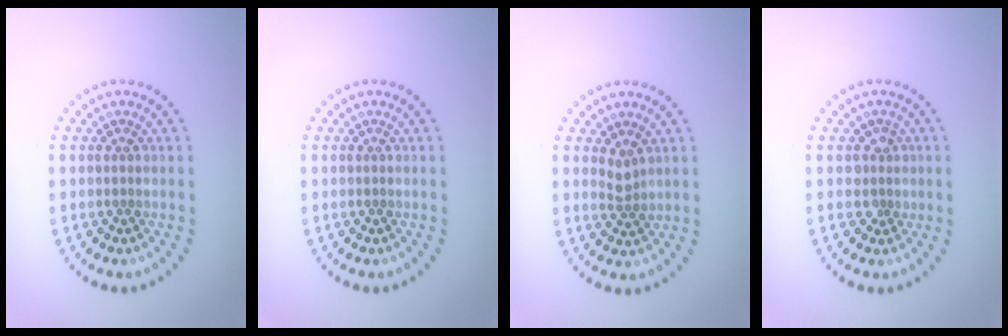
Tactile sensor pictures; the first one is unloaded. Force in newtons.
{"total": 0.0}
{"total": 1.4, "press": 1.2, "slide": 0.8}
{"total": 1.5, "press": 1.3, "slide": 0.8}